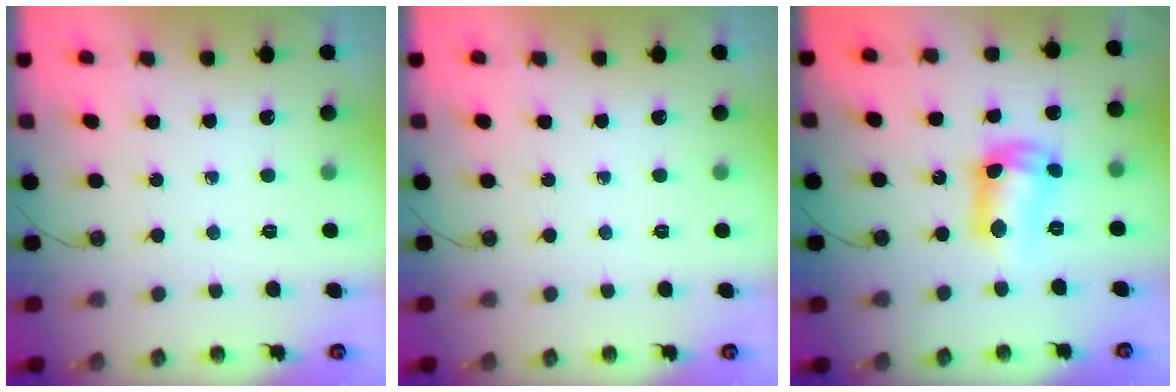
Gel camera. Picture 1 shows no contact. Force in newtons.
{"total": 0.0}
{"total": 12.3, "press": 12.3, "slide": 1.0}